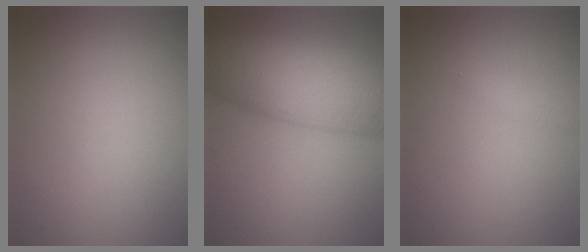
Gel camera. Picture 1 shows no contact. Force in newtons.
{"total": 11.0, "press": 11.0, "slide": 0.3}
{"total": 0.7, "press": 0.7, "slide": 0.0}